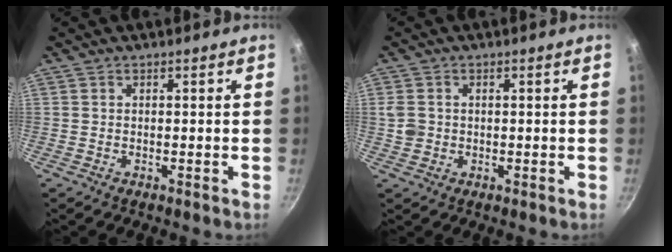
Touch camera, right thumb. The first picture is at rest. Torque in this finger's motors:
{"motor_torque": [-0.05, 0.08, -0.15, 0.08, 0.02]}